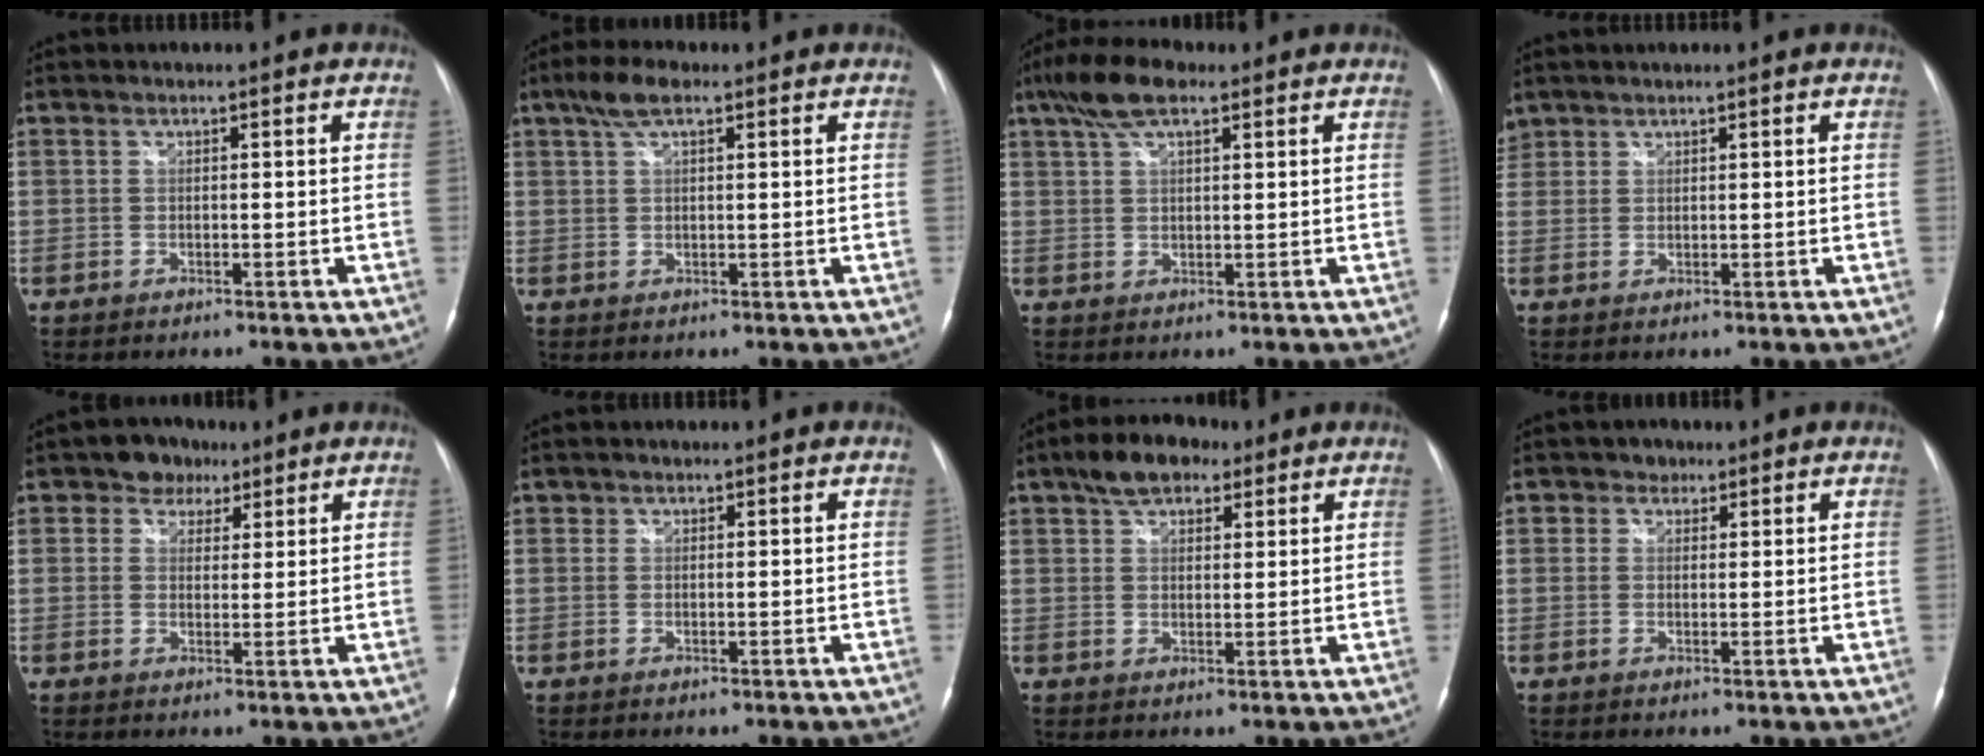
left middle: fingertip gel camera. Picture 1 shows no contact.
{"total": 4.3, "force": [2.7, 1.2, 3.2], "torque": [-0.071, 0.018, 0.051]}
{"total": 7.0, "force": [4.5, 2.2, 5.0], "torque": [-0.106, 0.025, 0.082]}
{"total": 2.7, "force": [2.1, 1.7, 0.1], "torque": [-0.007, 0.014, 0.043]}
{"total": 4.6, "force": [3.0, 3.4, 1.1], "torque": [-0.017, 0.010, 0.047]}
{"total": 0.7, "force": [0.5, 0.5, 0.0], "torque": [0.002, 0.003, 0.006]}
{"total": 7.6, "force": [5.0, 3.7, 4.4], "torque": [-0.079, 0.025, 0.084]}
{"total": 2.2, "force": [1.3, 1.7, 0.3], "torque": [-0.002, 0.003, 0.015]}